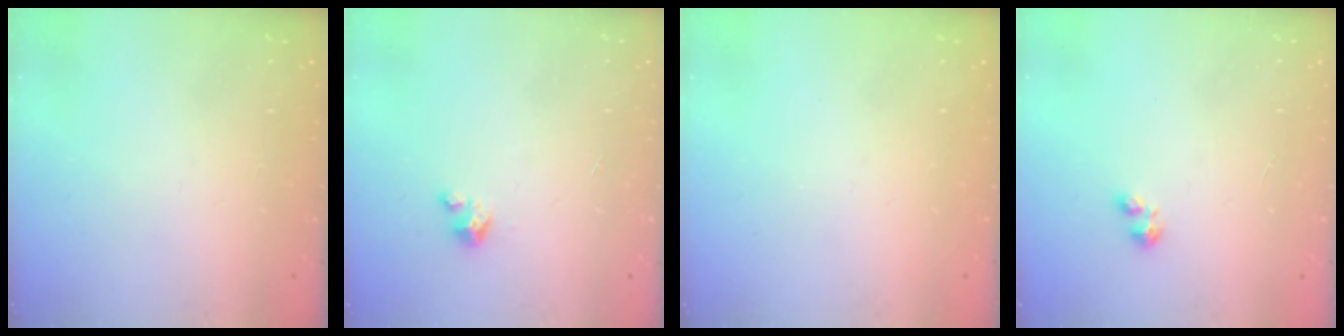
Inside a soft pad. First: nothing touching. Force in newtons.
{"total": 3.2, "press": 3.2, "slide": 0.3}
{"total": 0.0}
{"total": 1.5, "press": 1.5, "slide": 0.3}